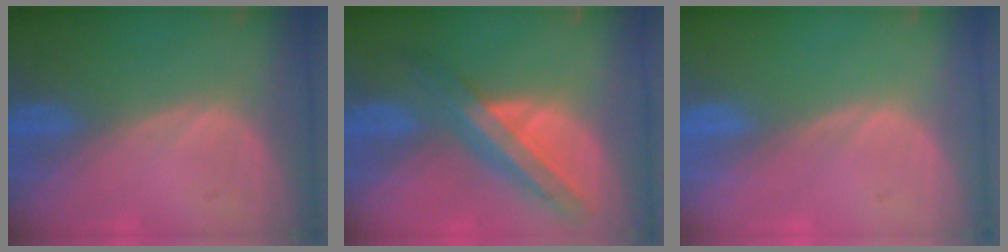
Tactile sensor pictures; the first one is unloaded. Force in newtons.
{"total": 8.4, "press": 7.1, "slide": 4.5}
{"total": 0.0}